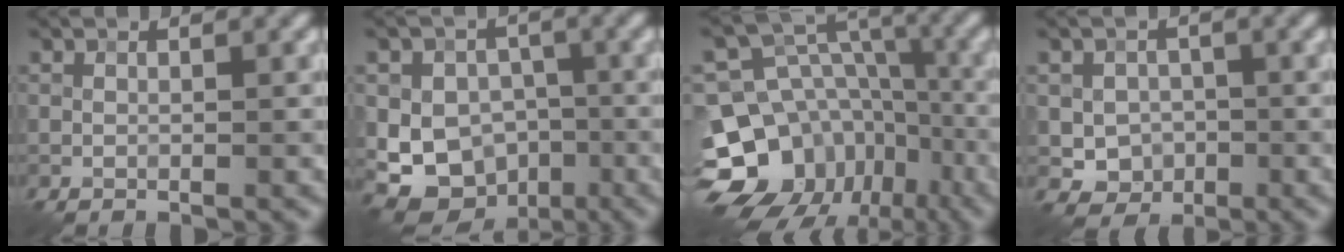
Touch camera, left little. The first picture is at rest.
{"total": 9.8, "force": [-2.8, 8.2, 4.6], "torque": [-0.051, -0.003, -0.067]}
{"total": 16.2, "force": [-8.2, 12.6, 5.9], "torque": [-0.123, -0.015, -0.122]}
{"total": 3.1, "force": [-0.5, 2.9, 1.1], "torque": [-0.012, -0.001, -0.010]}